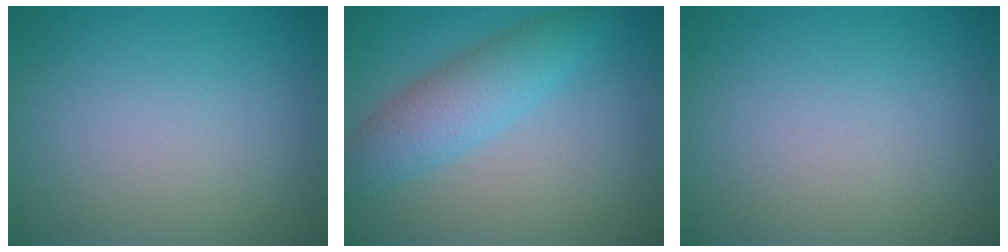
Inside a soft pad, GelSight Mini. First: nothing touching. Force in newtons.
{"total": 4.5, "press": 4.5, "slide": 0.1}
{"total": 0.0}